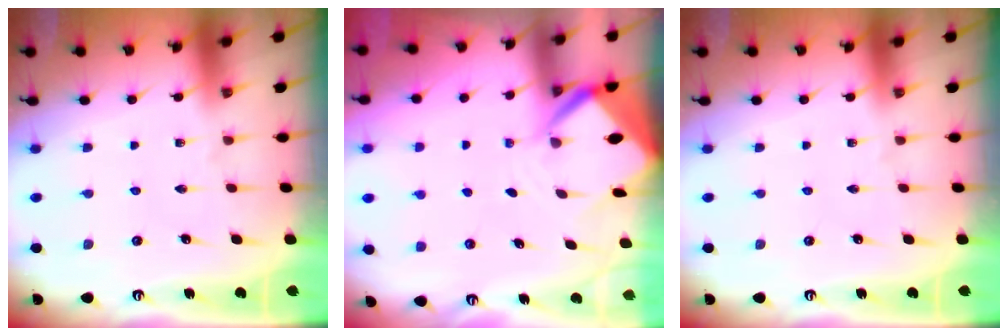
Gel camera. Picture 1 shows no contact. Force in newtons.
{"total": 5.3, "press": 5.3, "slide": 0.5}
{"total": 0.0}